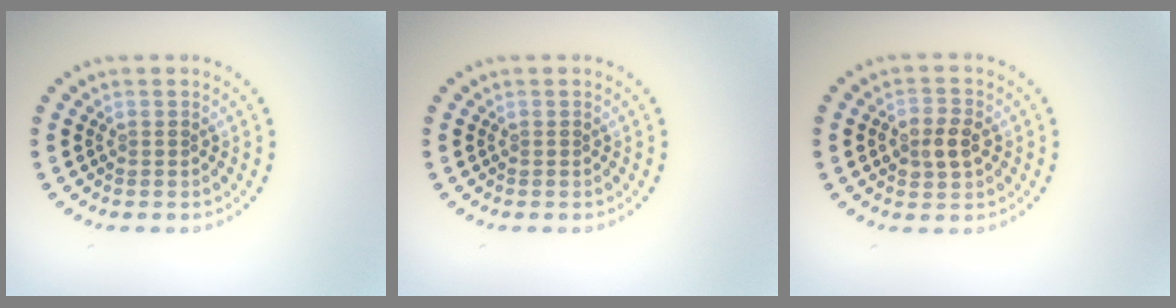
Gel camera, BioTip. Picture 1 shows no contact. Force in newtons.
{"total": 0.0}
{"total": 2.8, "press": 2.8, "slide": 0.1}